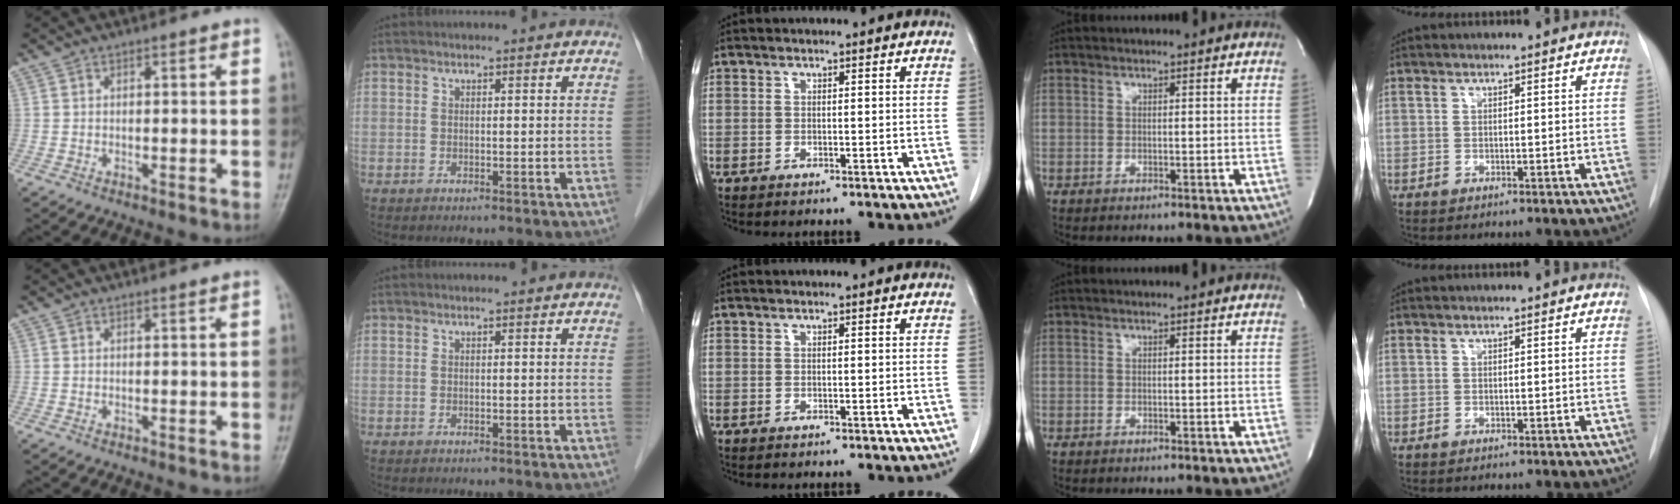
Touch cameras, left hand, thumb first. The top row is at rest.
{}